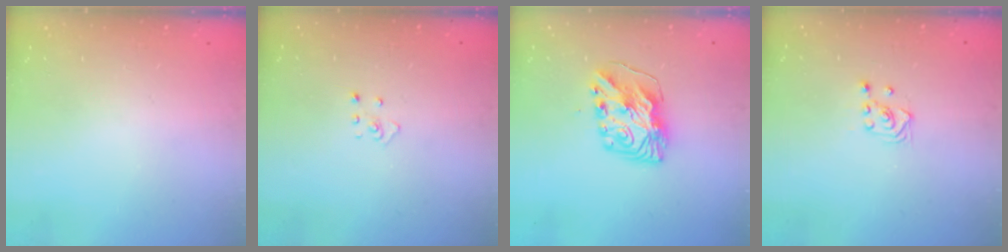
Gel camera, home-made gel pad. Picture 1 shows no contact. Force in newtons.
{"total": 2.9, "press": 2.9, "slide": 0.2}
{"total": 10.9, "press": 10.9, "slide": 0.5}
{"total": 3.0, "press": 2.6, "slide": 1.5}